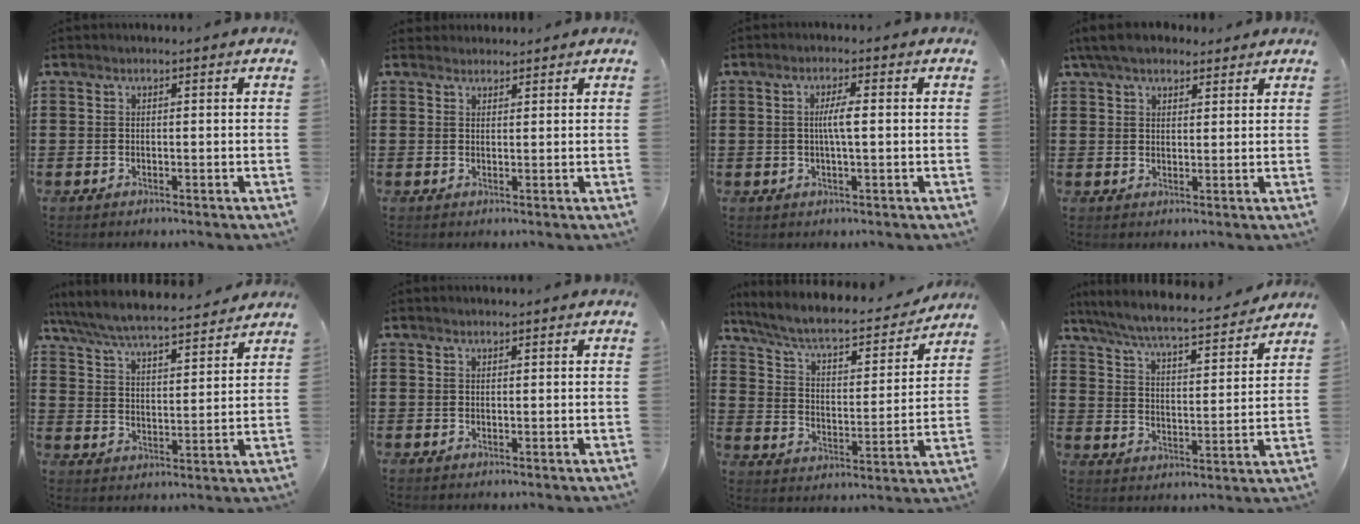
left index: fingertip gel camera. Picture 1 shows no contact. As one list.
[{"total": 1.5, "force": [1.4, 0.6, -0.4], "torque": [0.003, 0.002, 0.029]}, {"total": 3.2, "force": [0.0, 0.5, 3.1], "torque": [-0.058, -0.001, -0.003]}, {"total": 5.1, "force": [4.2, 2.2, 1.7], "torque": [-0.048, -0.001, 0.081]}, {"total": 6.3, "force": [6.0, 0.5, 1.8], "torque": [-0.061, -0.039, 0.104]}, {"total": 0.0}, {"total": 6.1, "force": [5.3, 0.9, 3.0], "torque": [-0.082, -0.037, 0.083]}, {"total": 5.8, "force": [5.5, 0.1, 2.0], "torque": [-0.064, -0.041, 0.090]}]